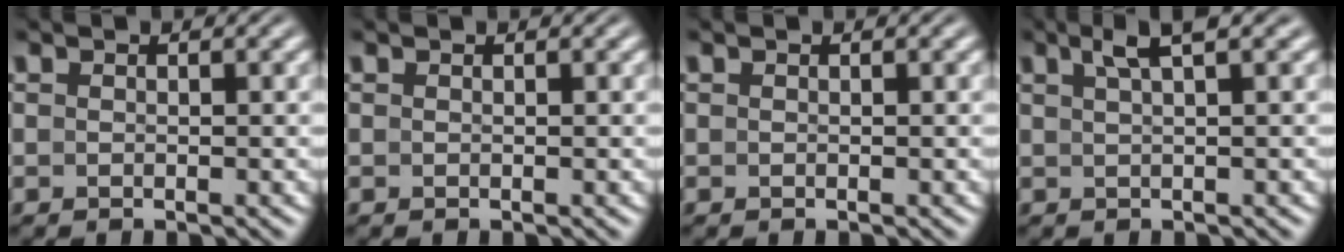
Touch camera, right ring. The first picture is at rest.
{"total": 0.0}
{"total": 0.0}
{"total": 3.2, "force": [2.0, -0.2, 2.4], "torque": [-0.031, 0.015, 0.032]}